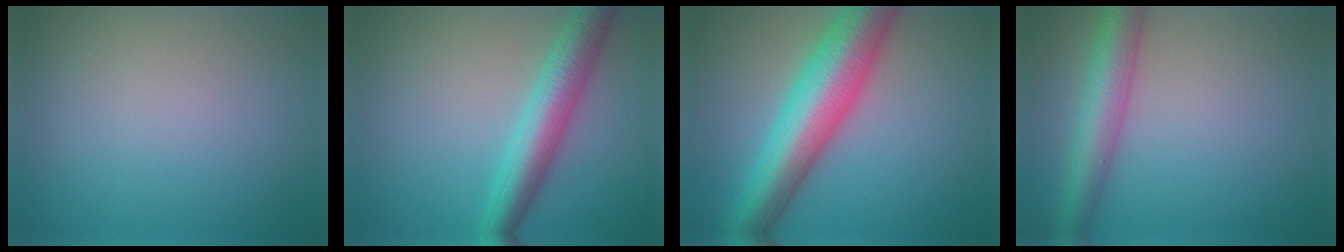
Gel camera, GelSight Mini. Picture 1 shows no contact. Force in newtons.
{"total": 5.5, "press": 5.5, "slide": 0.1}
{"total": 10.4, "press": 10.4, "slide": 0.2}
{"total": 5.2, "press": 5.2, "slide": 0.1}